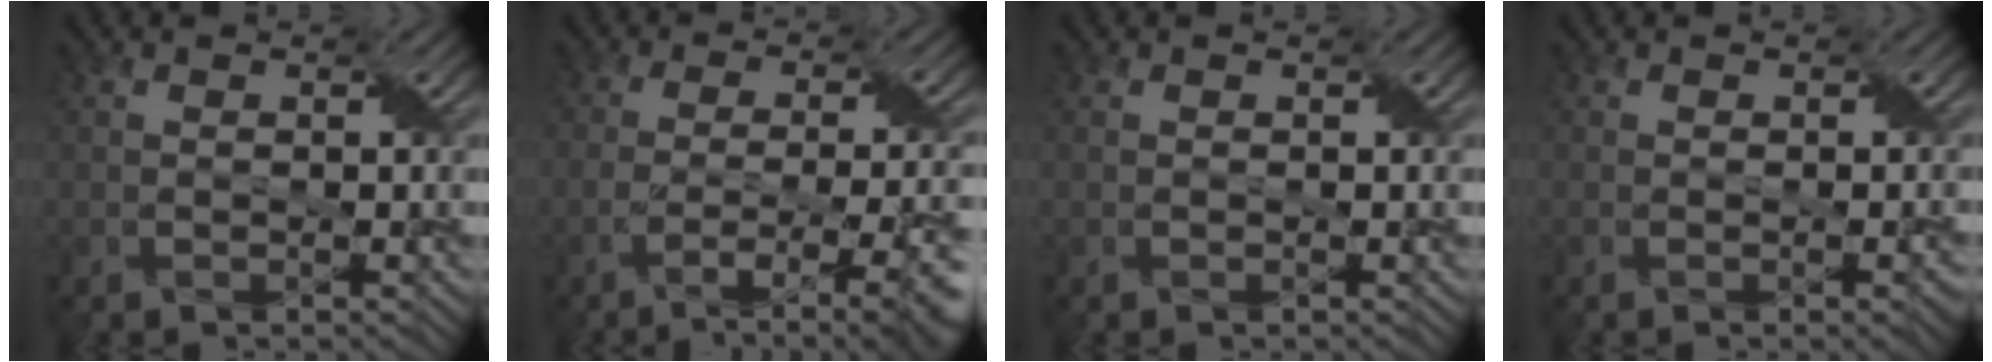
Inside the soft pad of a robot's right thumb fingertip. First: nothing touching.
{"total": 9.3, "force": [-4.1, 2.6, 8.0], "torque": [-0.126, -0.005, -0.057]}
{"total": 0.0}
{"total": 1.8, "force": [-0.3, 0.5, 1.7], "torque": [-0.018, 0.003, -0.006]}